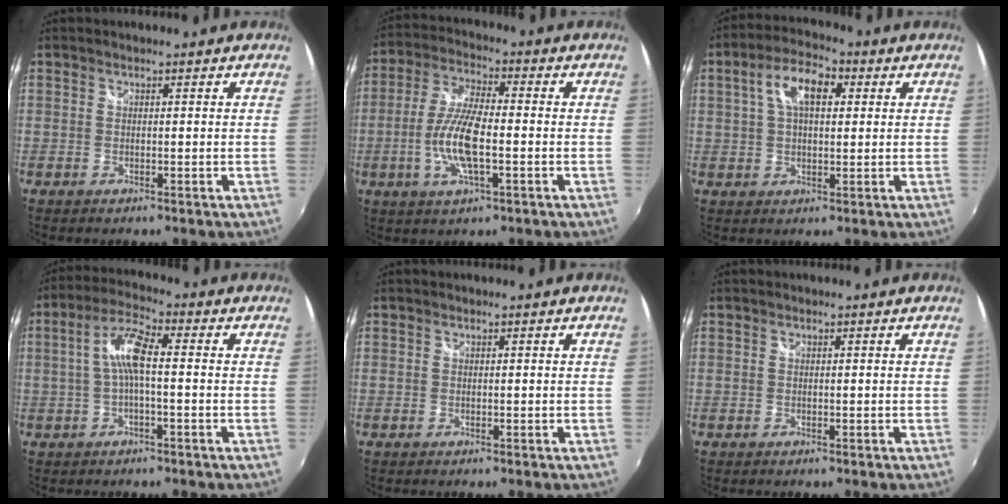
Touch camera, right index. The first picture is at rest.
{"total": 10.7, "force": [-2.5, 2.9, 10.0], "torque": [-0.207, 0.000, -0.052]}
{"total": 8.7, "force": [2.4, 4.5, 7.1], "torque": [-0.132, 0.024, 0.039]}
{"total": 6.7, "force": [-0.3, 1.4, 6.5], "torque": [-0.136, 0.015, -0.007]}
{"total": 0.0}
{"total": 0.0}